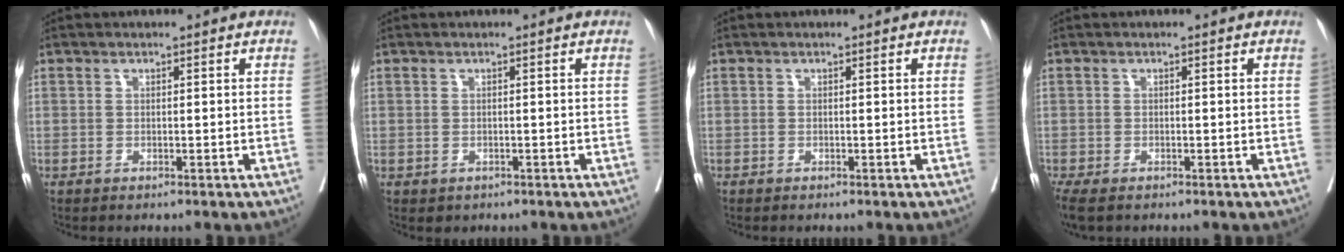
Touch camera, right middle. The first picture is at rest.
{"total": 0.9, "force": [-0.3, 0.8, 0.3], "torque": [-0.005, 0.002, 0.003]}
{"total": 0.0}
{"total": 4.9, "force": [-3.4, 2.2, 2.8], "torque": [-0.061, -0.017, -0.055]}